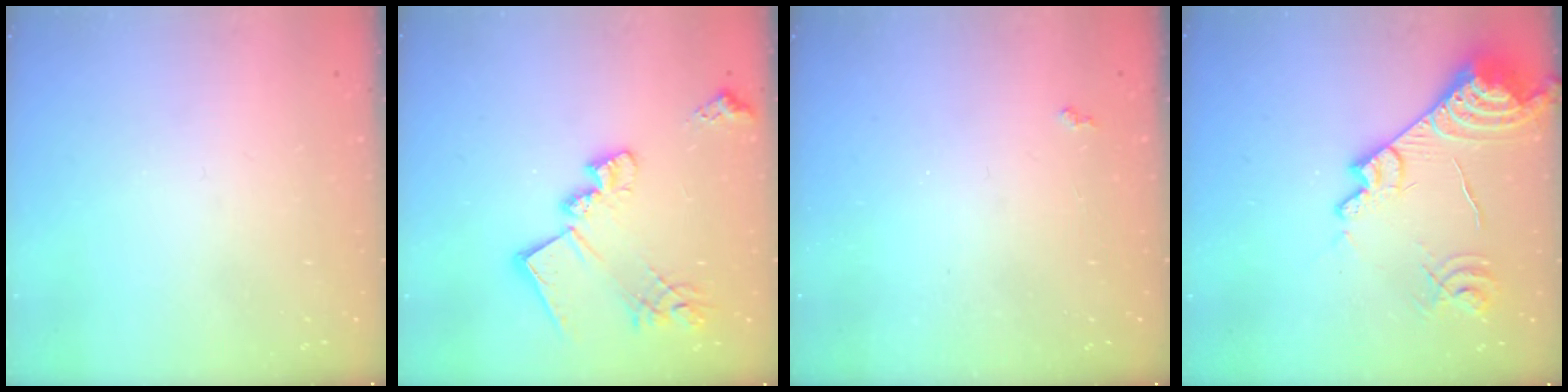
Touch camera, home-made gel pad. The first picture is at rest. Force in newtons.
{"total": 19.7, "press": 19.6, "slide": 1.4}
{"total": 1.9, "press": 1.8, "slide": 0.5}
{"total": 18.0, "press": 17.9, "slide": 1.8}